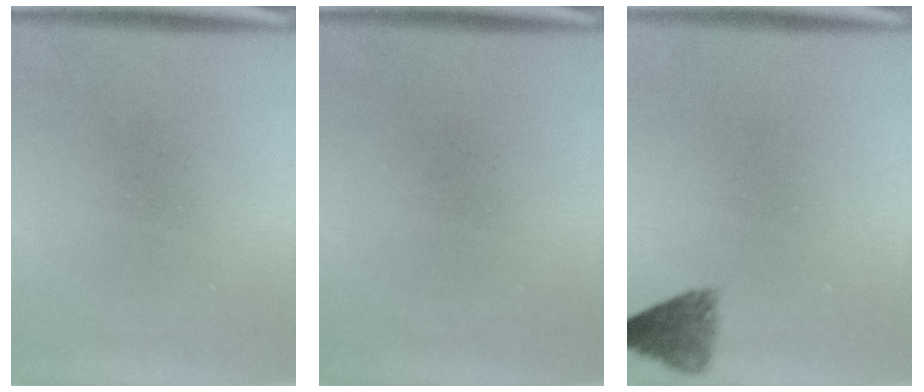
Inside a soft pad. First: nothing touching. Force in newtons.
{"total": 0.0}
{"total": 3.4}